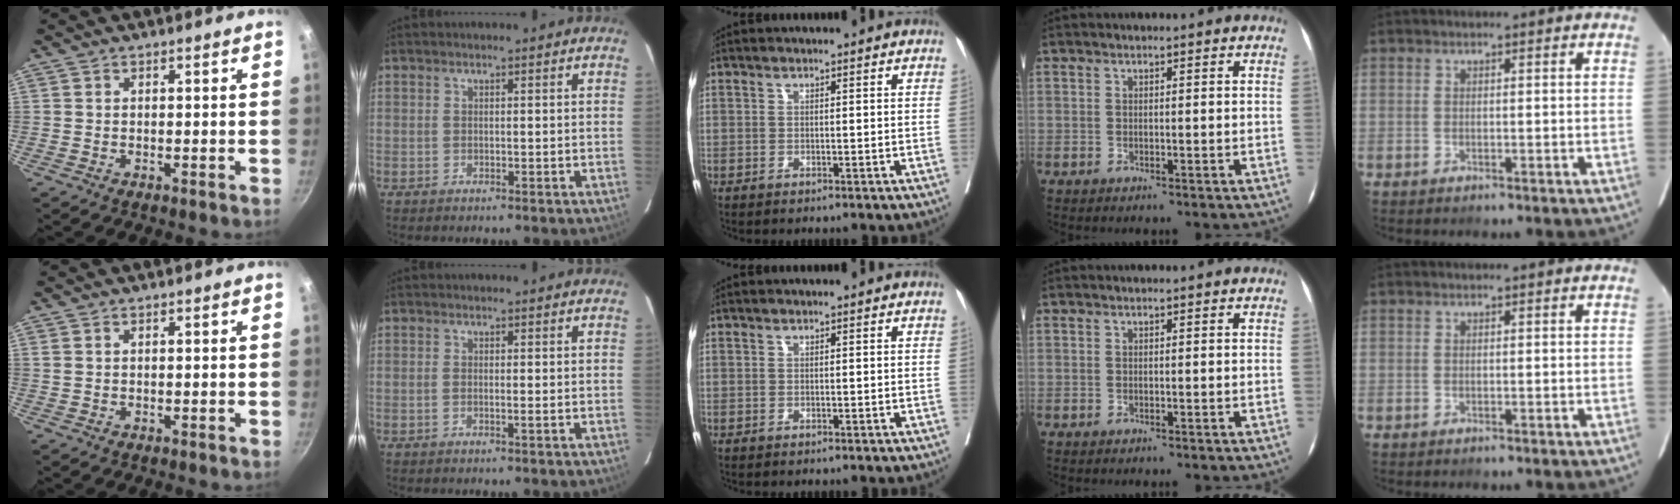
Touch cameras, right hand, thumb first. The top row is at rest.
{"thumb": {"total": 0.7, "force": [0.4, 0.4, 0.4], "torque": [-0.007, 0.005, 0.009]}, "index": {"total": 1.0, "force": [-0.2, 0.0, 1.0], "torque": [-0.019, 0.000, -0.004]}}